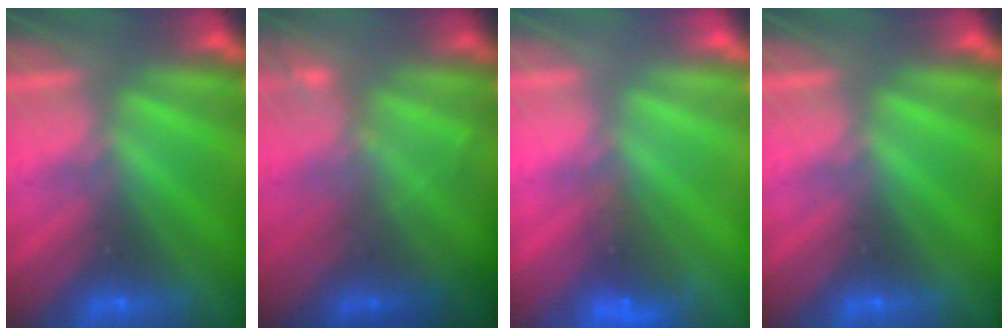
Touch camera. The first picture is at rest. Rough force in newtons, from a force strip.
{"total": 2.3}
{"total": 3.7}
{"total": 0.0}